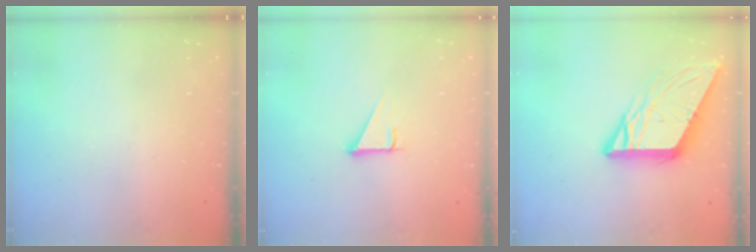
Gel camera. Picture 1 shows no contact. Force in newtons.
{"total": 2.7, "press": 2.7, "slide": 0.0}
{"total": 10.6, "press": 10.5, "slide": 1.1}